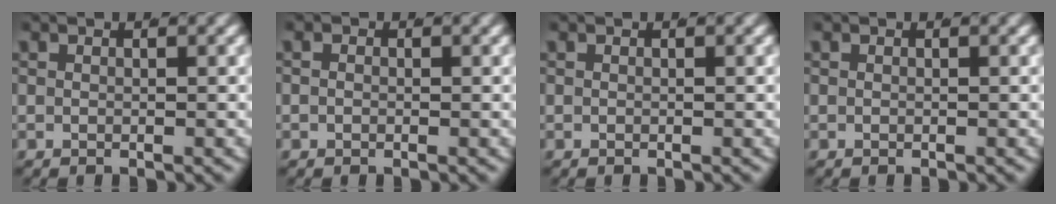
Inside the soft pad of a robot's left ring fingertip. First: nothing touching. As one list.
[{"total": 0.8, "force": [-0.4, 0.7, 0.3], "torque": [-0.010, -0.006, -0.007]}, {"total": 0.0}, {"total": 0.0}]